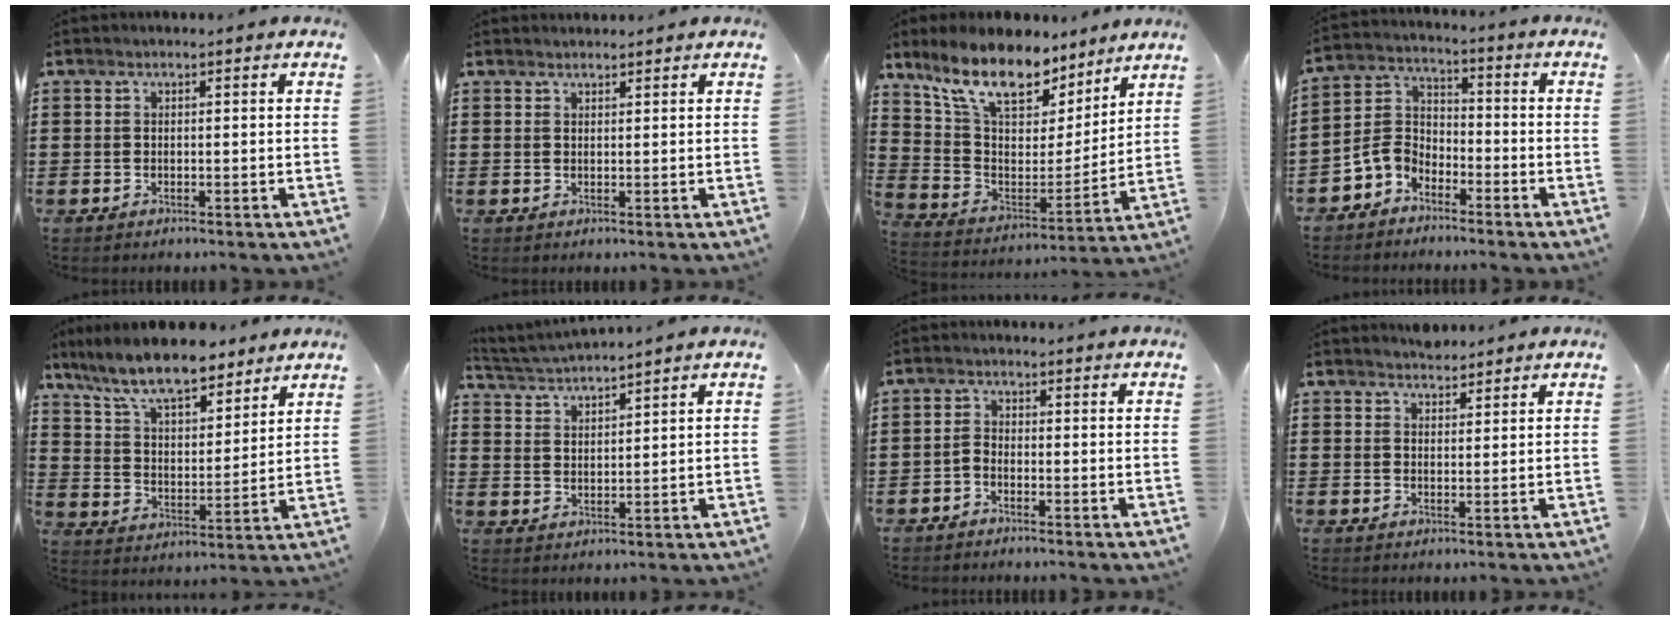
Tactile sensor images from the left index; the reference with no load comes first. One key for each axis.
{"total": 1.0, "fx": 1.0, "fy": 0.2, "fz": 0.1, "tx": -0.003, "ty": -0.001, "tz": 0.020}
{"total": 12.5, "fx": 9.4, "fy": 4.8, "fz": 6.7, "tx": -0.155, "ty": -0.050, "tz": 0.165}
{"total": 5.2, "fx": -3.9, "fy": 3.2, "fz": 1.0, "tx": -0.045, "ty": 0.006, "tz": -0.086}
{"total": 10.8, "fx": 9.0, "fy": 2.6, "fz": 5.4, "tx": -0.138, "ty": -0.033, "tz": 0.163}
{"total": 3.2, "fx": 3.1, "fy": -0.5, "fz": 0.3, "tx": -0.019, "ty": -0.015, "tz": 0.055}
{"total": 1.5, "fx": -1.3, "fy": 0.4, "fz": 0.5, "tx": -0.014, "ty": 0.004, "tz": -0.027}
{"total": 2.0, "fx": 1.9, "fy": 0.5, "fz": 0.0, "tx": -0.004, "ty": 0.003, "tz": 0.038}